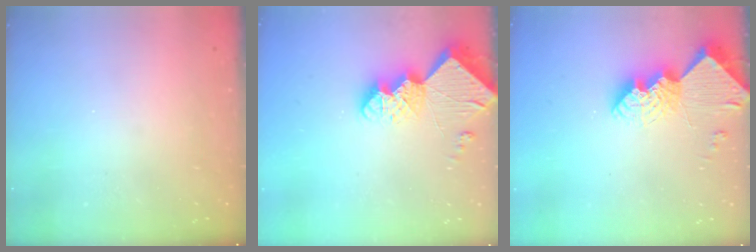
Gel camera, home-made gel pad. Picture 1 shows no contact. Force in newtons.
{"total": 11.7, "press": 11.6, "slide": 1.1}
{"total": 11.8, "press": 11.8, "slide": 1.0}